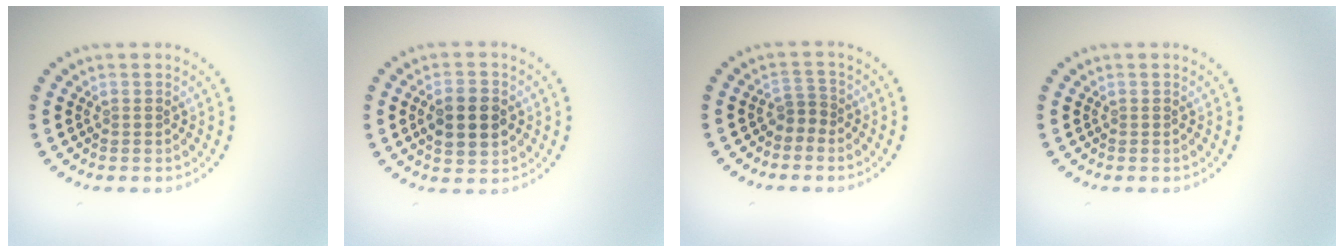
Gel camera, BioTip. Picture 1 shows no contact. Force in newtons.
{"total": 4.5, "press": 4.4, "slide": 0.2}
{"total": 1.5, "press": 1.0, "slide": 1.1}
{"total": 0.0}